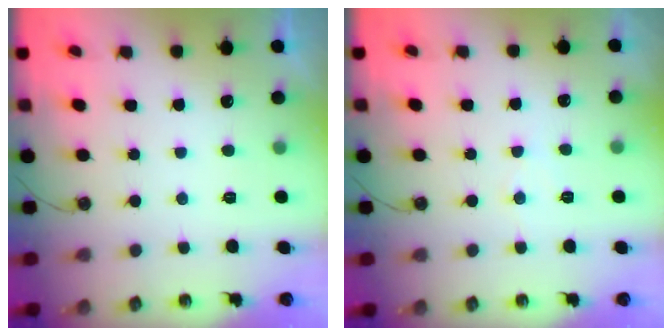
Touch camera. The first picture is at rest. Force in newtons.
{"total": 5.3, "press": 5.2, "slide": 0.8}